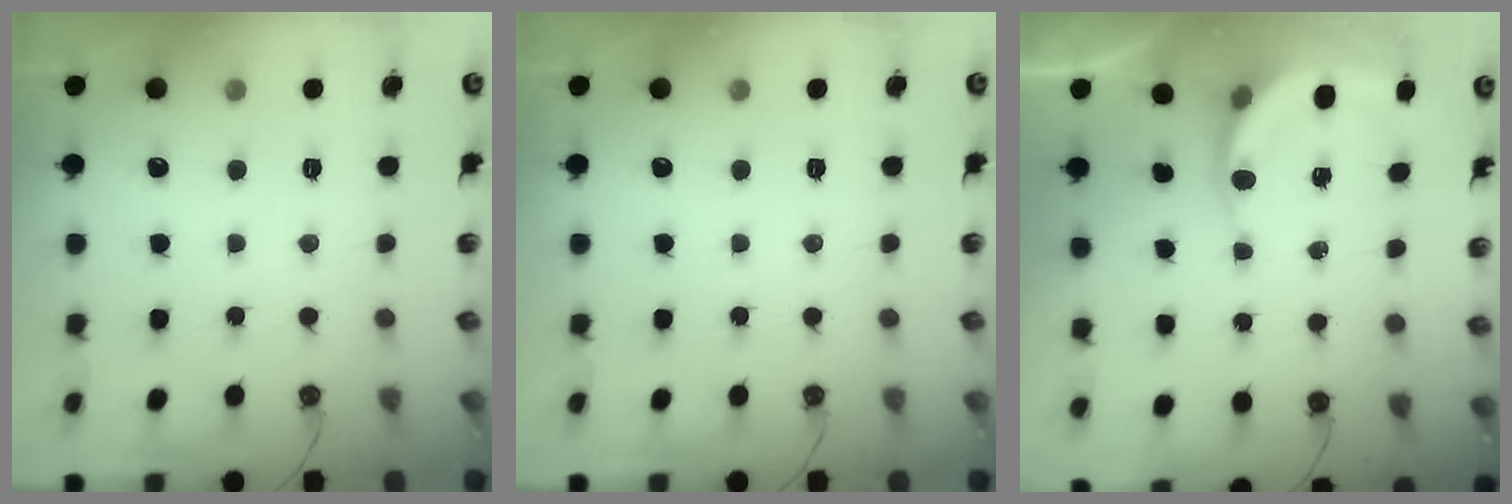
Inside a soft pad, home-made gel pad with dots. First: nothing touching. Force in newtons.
{"total": 0.0}
{"total": 4.6, "press": 4.6, "slide": 0.4}